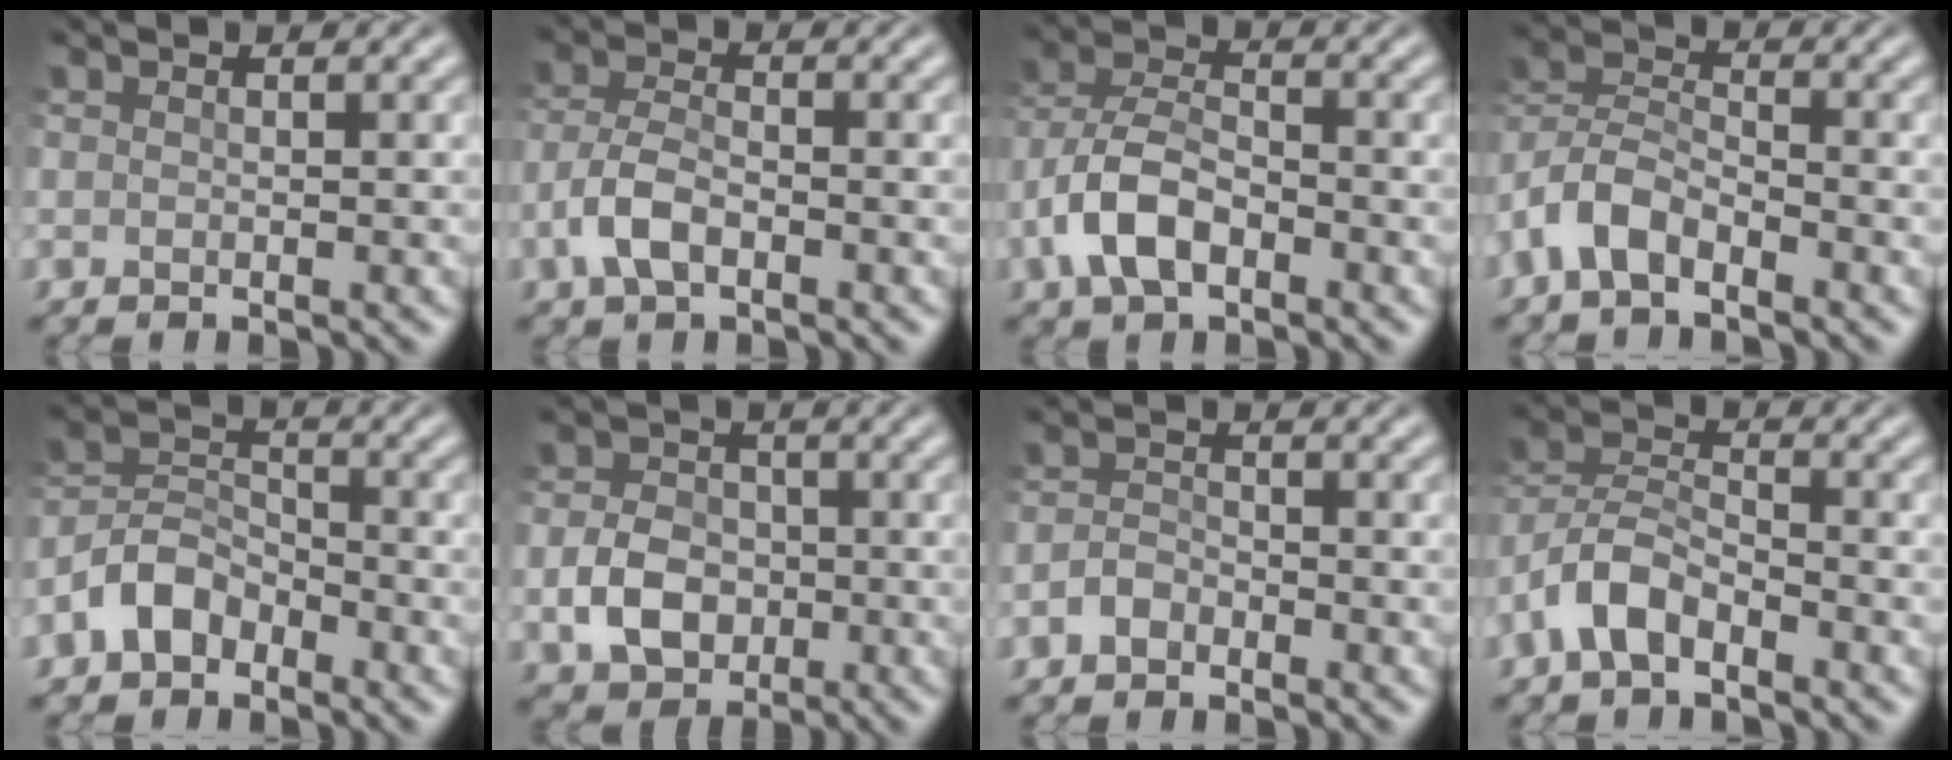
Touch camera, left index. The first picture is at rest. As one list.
[{"total": 3.6, "force": [-1.6, 1.8, 2.7], "torque": [-0.056, 0.001, -0.040]}, {"total": 5.7, "force": [-2.6, 3.1, 4.0], "torque": [-0.080, 0.005, -0.060]}, {"total": 4.8, "force": [-3.1, 2.3, 2.8], "torque": [-0.059, 0.005, -0.076]}, {"total": 4.1, "force": [-2.7, 2.5, 1.9], "torque": [-0.035, 0.009, -0.065]}, {"total": 4.6, "force": [-1.2, 3.7, 2.6], "torque": [-0.050, -0.001, -0.026]}, {"total": 1.6, "force": [-1.1, 1.0, 0.8], "torque": [-0.014, 0.004, -0.025]}, {"total": 4.5, "force": [-2.9, 2.2, 2.7], "torque": [-0.053, 0.010, -0.069]}]